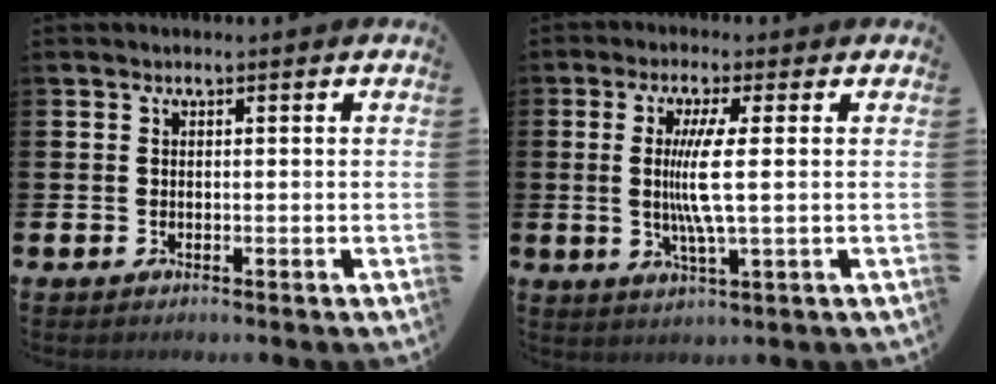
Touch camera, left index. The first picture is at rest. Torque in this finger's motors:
{"motor_torque": [1.20, -0.93, 0.36, 0.21]}